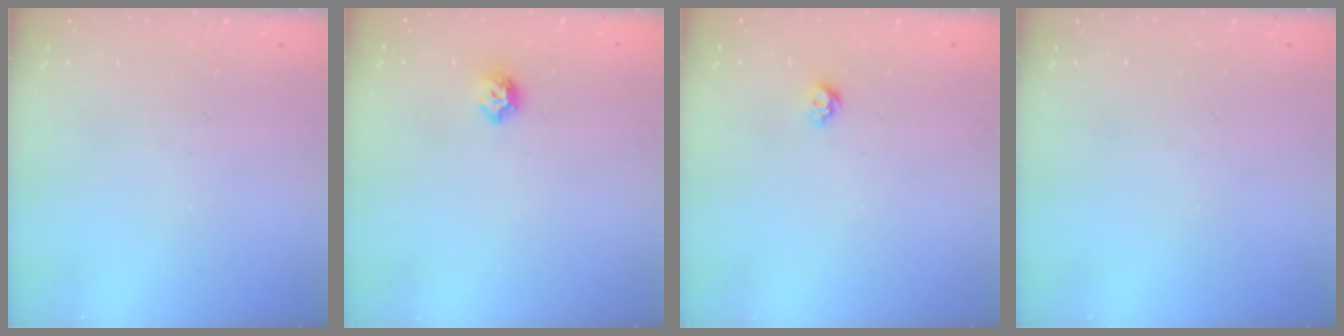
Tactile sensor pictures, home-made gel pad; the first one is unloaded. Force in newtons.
{"total": 6.4, "press": 6.3, "slide": 0.9}
{"total": 5.3, "press": 5.3, "slide": 0.8}
{"total": 0.0}